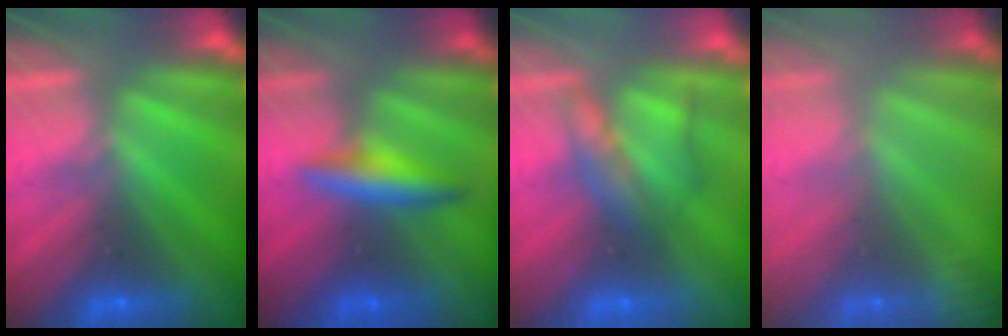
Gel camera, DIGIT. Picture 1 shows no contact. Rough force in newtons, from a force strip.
{"total": 2.4}
{"total": 2.3}
{"total": 2.4}